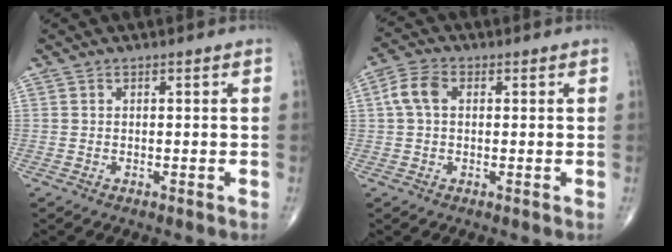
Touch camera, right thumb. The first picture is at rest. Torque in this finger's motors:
{"motor_torque": [-0.12, 0.23, 0.04, -0.03, 0.00]}